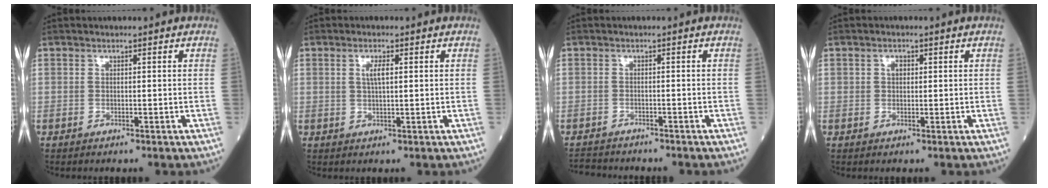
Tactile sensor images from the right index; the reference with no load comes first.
{"total": 2.4, "force": [0.7, 0.4, 2.2], "torque": [-0.045, 0.001, 0.012]}
{"total": 4.3, "force": [-4.2, 0.8, 0.7], "torque": [-0.011, -0.012, -0.067]}
{"total": 1.4, "force": [0.4, 1.0, 0.9], "torque": [-0.014, 0.003, 0.006]}